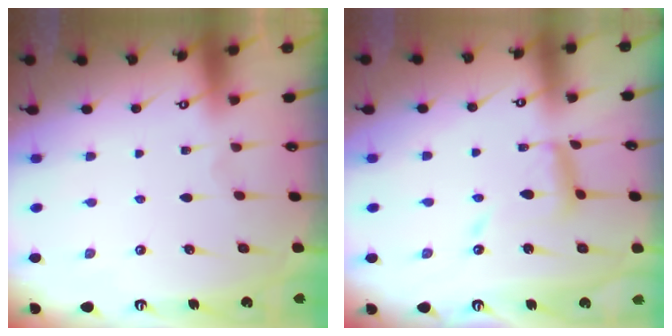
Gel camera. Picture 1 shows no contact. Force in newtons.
{"total": 12.6, "press": 12.5, "slide": 1.2}